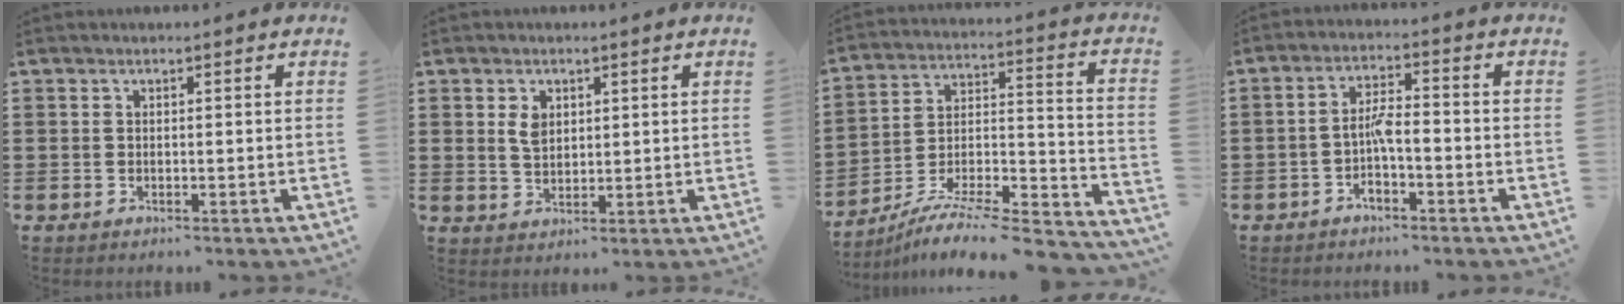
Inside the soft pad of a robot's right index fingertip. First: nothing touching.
{"total": 3.1, "force": [1.3, 2.1, 2.0], "torque": [-0.047, 0.007, 0.023]}
{"total": 7.8, "force": [-6.9, 0.9, 3.5], "torque": [-0.050, 0.003, -0.137]}
{"total": 4.0, "force": [-1.8, 1.3, 3.4], "torque": [-0.069, 0.010, -0.037]}